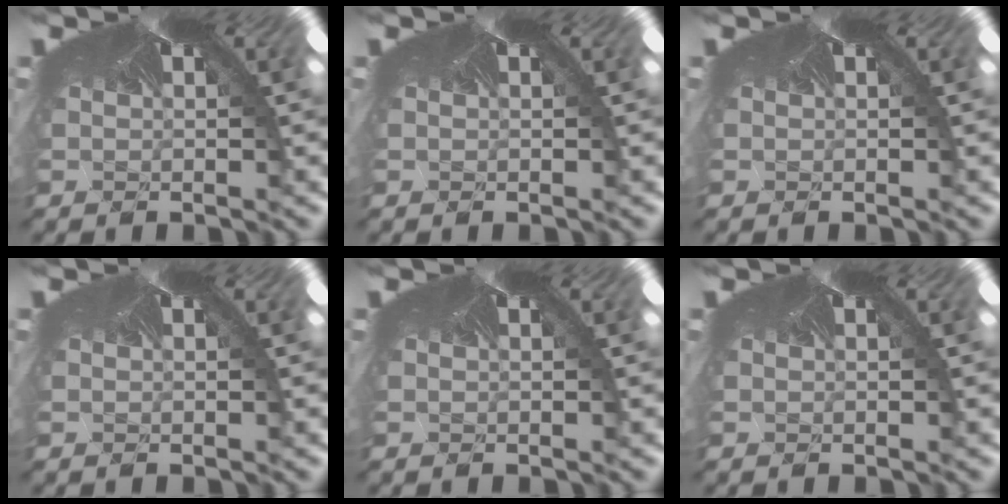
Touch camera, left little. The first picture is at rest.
{"total": 0.0}
{"total": 0.0}
{"total": 0.0}
{"total": 0.0}
{"total": 0.0}